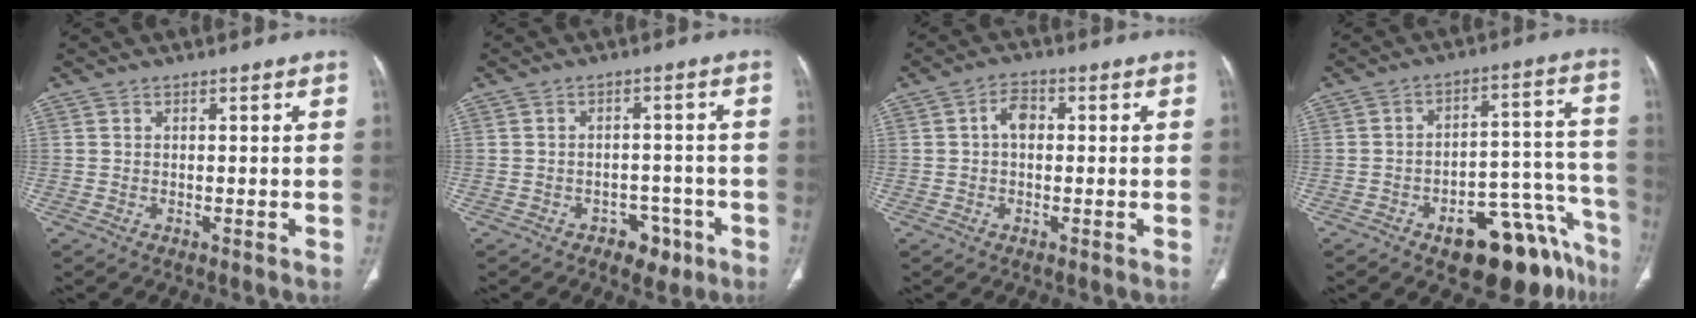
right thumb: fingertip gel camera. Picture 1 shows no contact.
{"total": 4.9, "force": [-2.8, 3.4, 2.2], "torque": [-0.005, 0.024, -0.034]}
{"total": 3.7, "force": [0.3, 2.5, 2.7], "torque": [-0.037, 0.014, -0.001]}
{"total": 16.9, "force": [-10.7, 7.6, 10.6], "torque": [-0.060, 0.103, -0.145]}